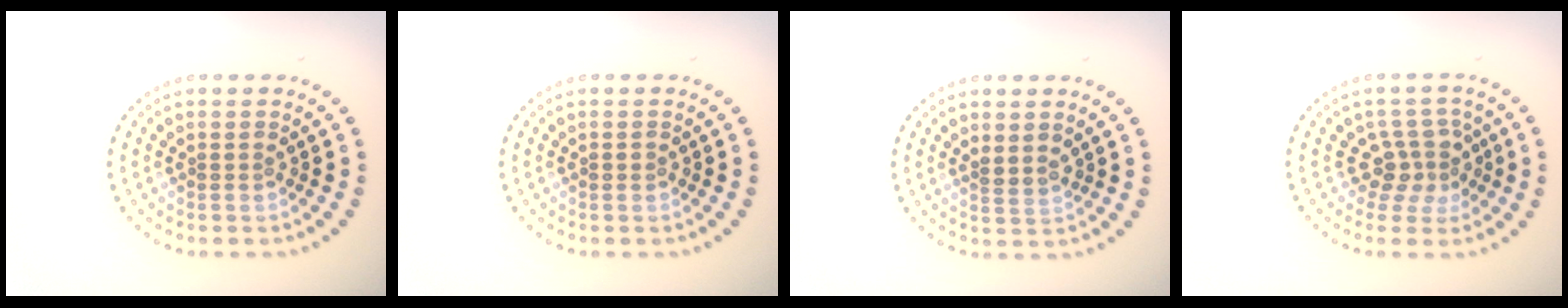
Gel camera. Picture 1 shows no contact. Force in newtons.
{"total": 0.6, "press": 0.6, "slide": 0.1}
{"total": 1.0, "press": 0.7, "slide": 0.7}
{"total": 2.8, "press": 2.2, "slide": 1.7}